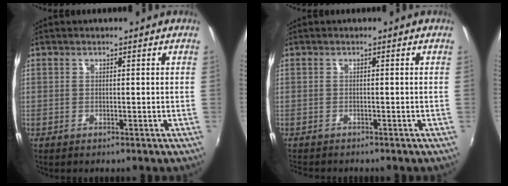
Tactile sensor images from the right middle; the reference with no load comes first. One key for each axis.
{"total": 2.4, "fx": -2.3, "fy": 0.5, "fz": 0.6, "tx": -0.021, "ty": -0.016, "tz": -0.040}